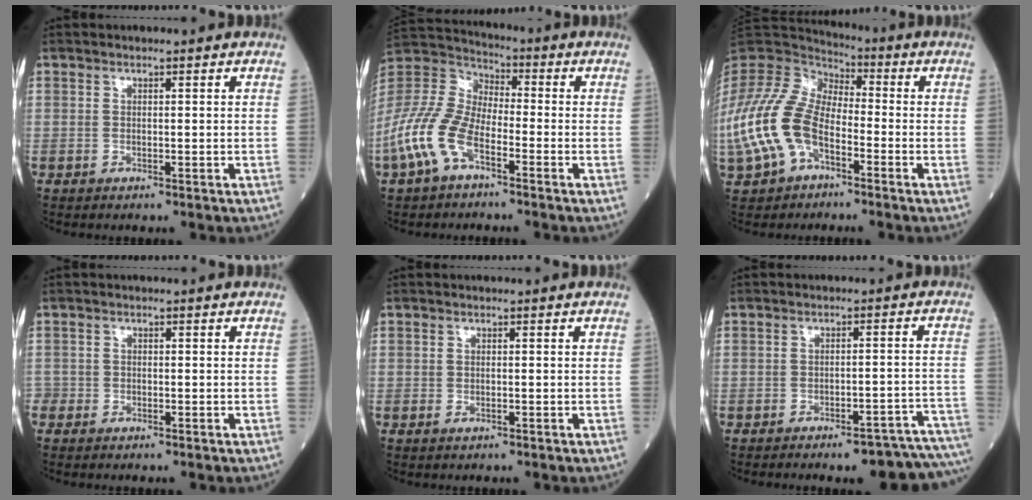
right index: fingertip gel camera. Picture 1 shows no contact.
{"total": 12.0, "force": [-5.7, 5.6, 9.0], "torque": [-0.224, 0.009, -0.117]}
{"total": 14.7, "force": [-5.0, 8.7, 10.7], "torque": [-0.254, 0.011, -0.101]}
{"total": 1.3, "force": [-0.9, 0.9, 0.1], "torque": [-0.003, 0.003, -0.020]}
{"total": 0.7, "force": [-0.3, 0.2, 0.6], "torque": [-0.014, -0.002, -0.004]}
{"total": 12.6, "force": [-11.6, 0.9, 4.8], "torque": [-0.001, 0.024, -0.132]}